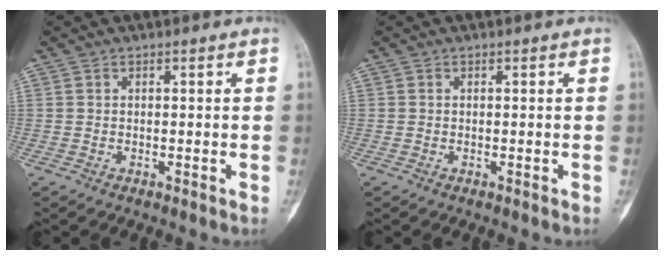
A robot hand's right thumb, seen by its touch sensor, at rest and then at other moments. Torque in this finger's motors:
{"motor_torque": [0.24, 0.07, 0.22, 0.00, 0.03]}